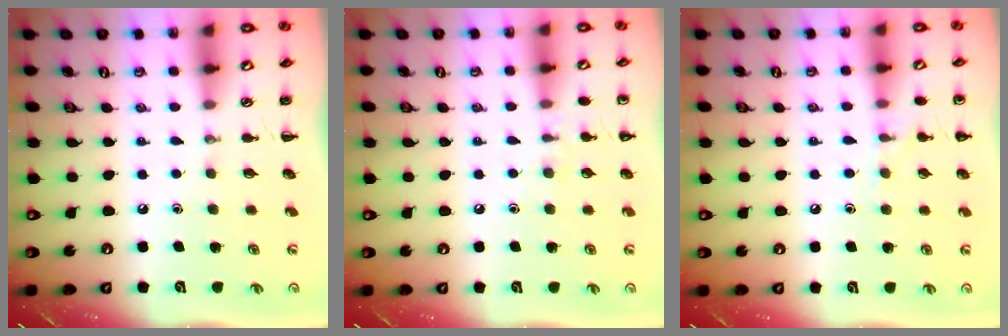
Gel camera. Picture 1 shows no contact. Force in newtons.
{"total": 5.6, "press": 5.4, "slide": 1.6}
{"total": 7.7, "press": 7.4, "slide": 2.3}